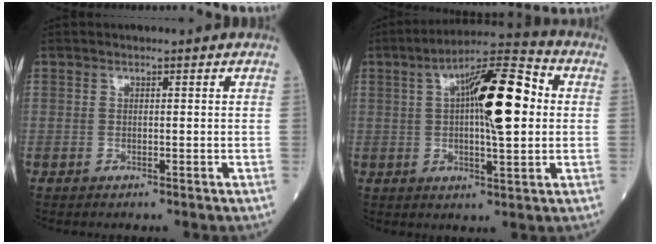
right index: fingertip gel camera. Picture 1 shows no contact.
{"total": 13.9, "force": [2.2, 2.8, 13.5], "torque": [-0.219, 0.027, 0.027]}